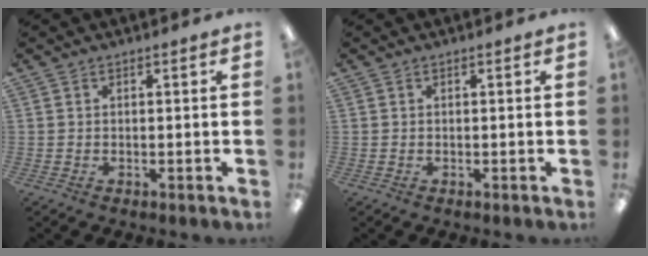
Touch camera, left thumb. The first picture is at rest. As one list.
[{"total": 0.0}]